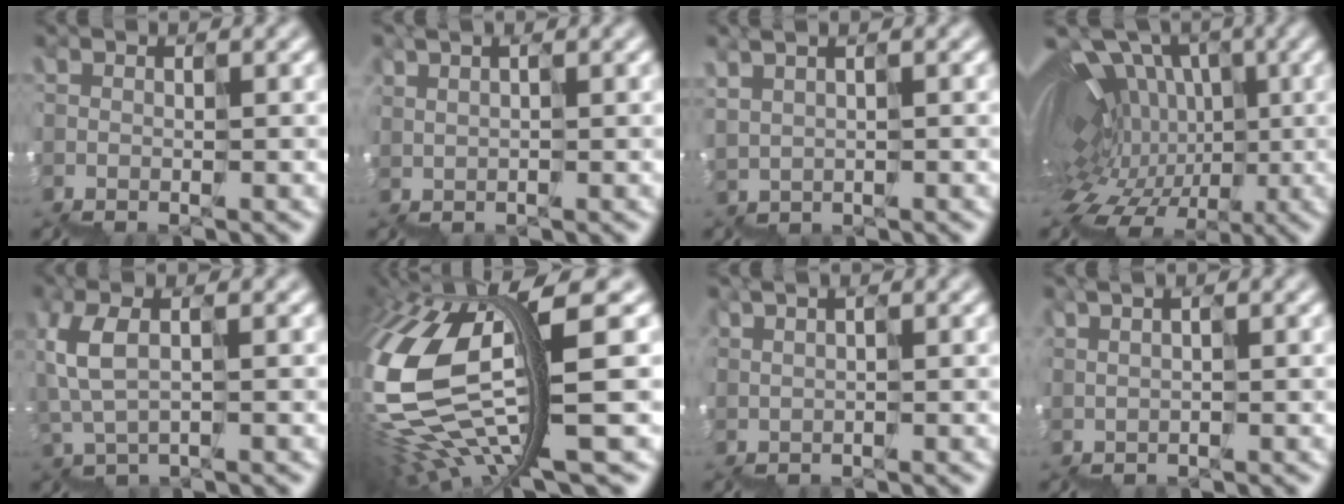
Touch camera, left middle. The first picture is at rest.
{"total": 2.4, "force": [1.0, 1.1, 1.9], "torque": [0.005, 0.019, 0.020]}
{"total": 1.9, "force": [1.6, 0.3, 0.8], "torque": [0.003, 0.026, 0.035]}
{"total": 11.4, "force": [1.7, 8.0, 7.9], "torque": [-0.127, 0.043, 0.033]}
{"total": 2.2, "force": [1.4, 0.3, 1.6], "torque": [-0.059, 0.017, 0.028]}
{"total": 11.6, "force": [0.3, 2.9, 11.2], "torque": [-0.267, -0.012, 0.045]}
{"total": 2.5, "force": [1.0, 1.1, 2.0], "torque": [0.000, 0.017, 0.018]}
{"total": 2.0, "force": [0.8, 0.8, 1.6], "torque": [0.005, 0.015, 0.015]}